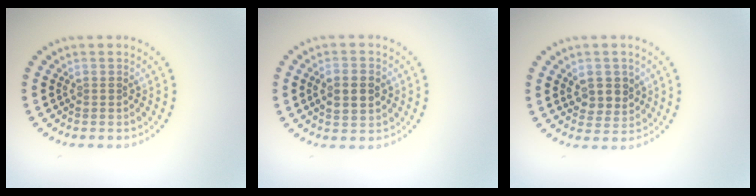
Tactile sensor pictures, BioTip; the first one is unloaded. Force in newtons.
{"total": 3.9, "press": 3.9, "slide": 0.2}
{"total": 2.9, "press": 2.8, "slide": 0.8}